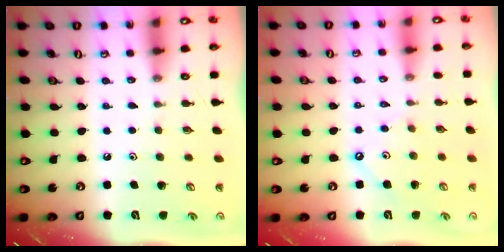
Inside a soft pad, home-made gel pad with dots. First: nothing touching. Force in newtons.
{"total": 2.8, "press": 2.8, "slide": 0.5}